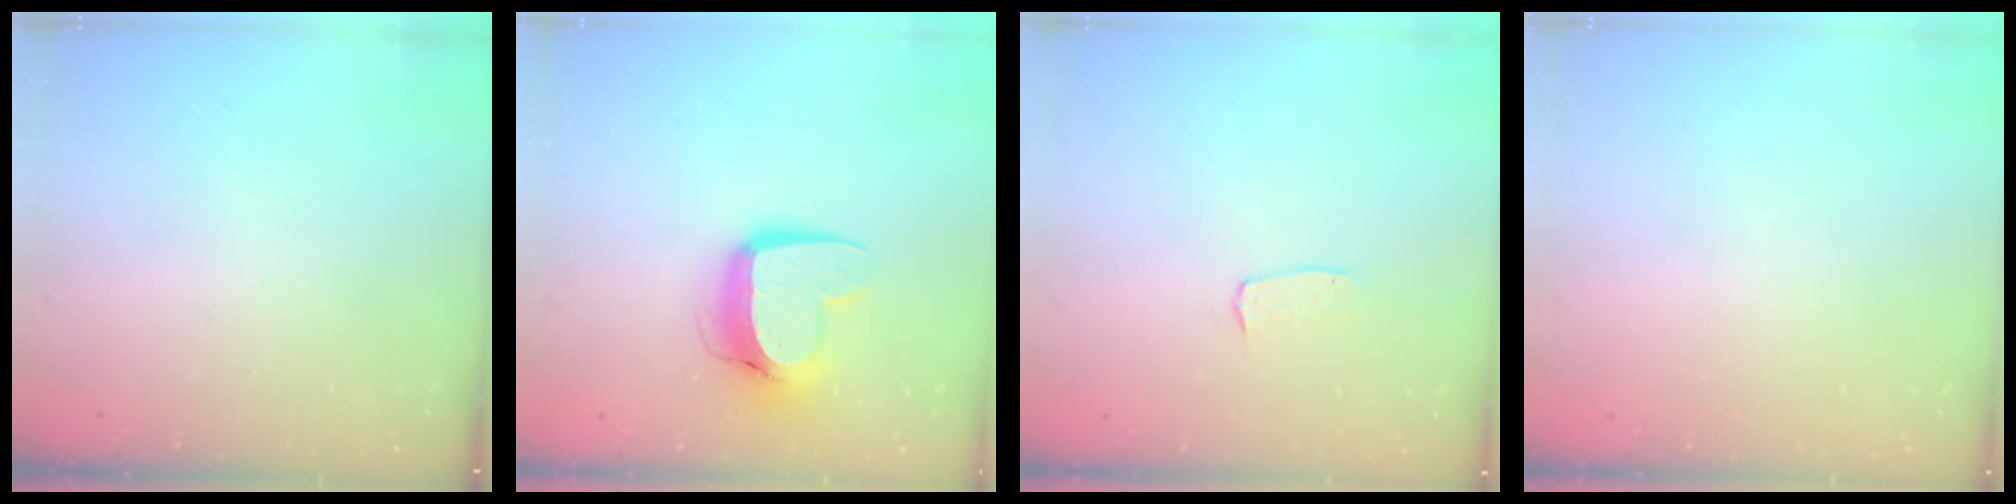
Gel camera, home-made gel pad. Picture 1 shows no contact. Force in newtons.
{"total": 12.9, "press": 12.9, "slide": 1.2}
{"total": 3.6, "press": 3.6, "slide": 0.3}
{"total": 0.0}